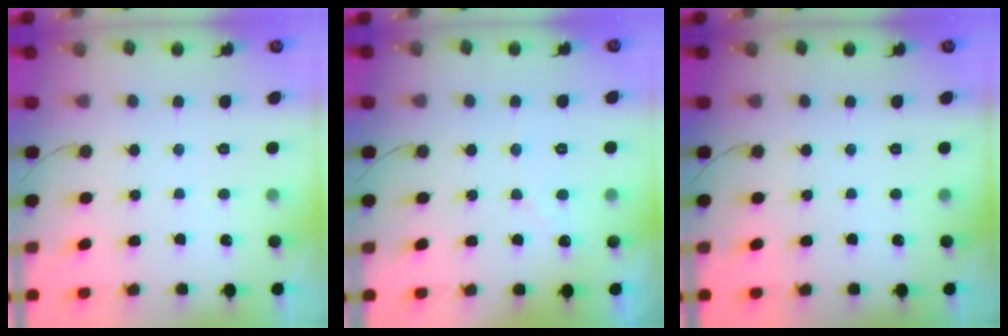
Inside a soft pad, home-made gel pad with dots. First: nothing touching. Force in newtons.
{"total": 2.7, "press": 2.7, "slide": 0.1}
{"total": 0.0}